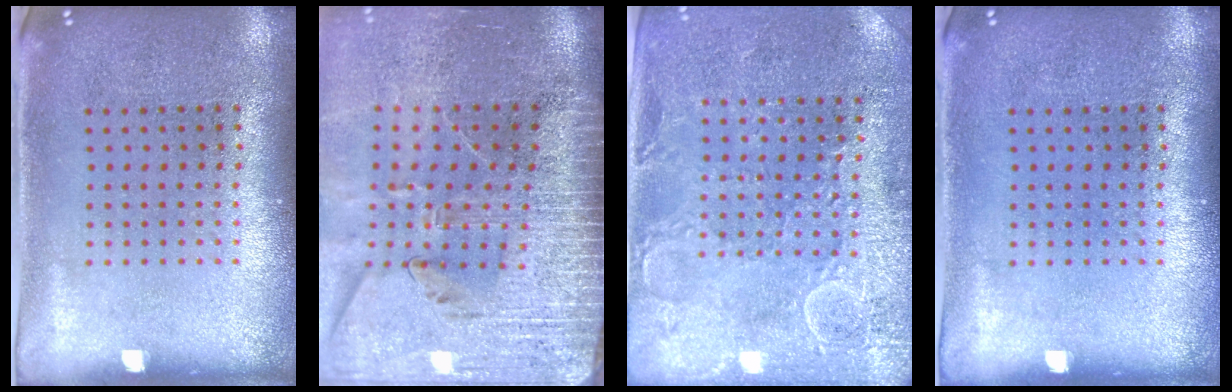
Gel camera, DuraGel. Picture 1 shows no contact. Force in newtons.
{"total": 3.7, "press": 3.2, "slide": 1.9}
{"total": 2.8, "press": 2.7, "slide": 0.7}
{"total": 0.0}